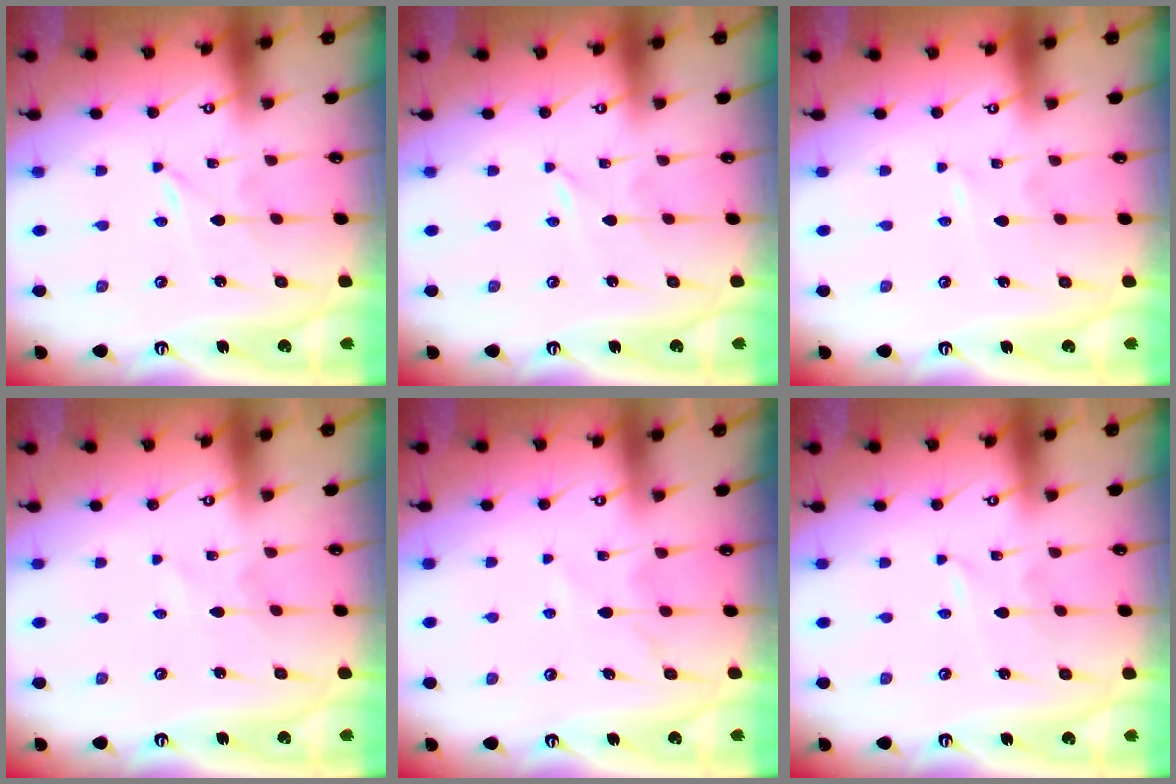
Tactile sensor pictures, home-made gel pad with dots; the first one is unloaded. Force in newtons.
{"total": 0.0}
{"total": 1.1, "press": 1.1, "slide": 0.1}
{"total": 2.2, "press": 2.2, "slide": 0.2}
{"total": 7.0, "press": 6.9, "slide": 0.6}
{"total": 1.0, "press": 1.0, "slide": 0.0}